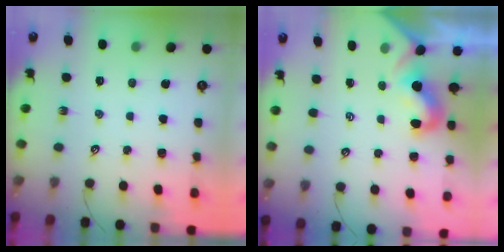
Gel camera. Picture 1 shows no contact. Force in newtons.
{"total": 2.1, "press": 2.0, "slide": 0.6}